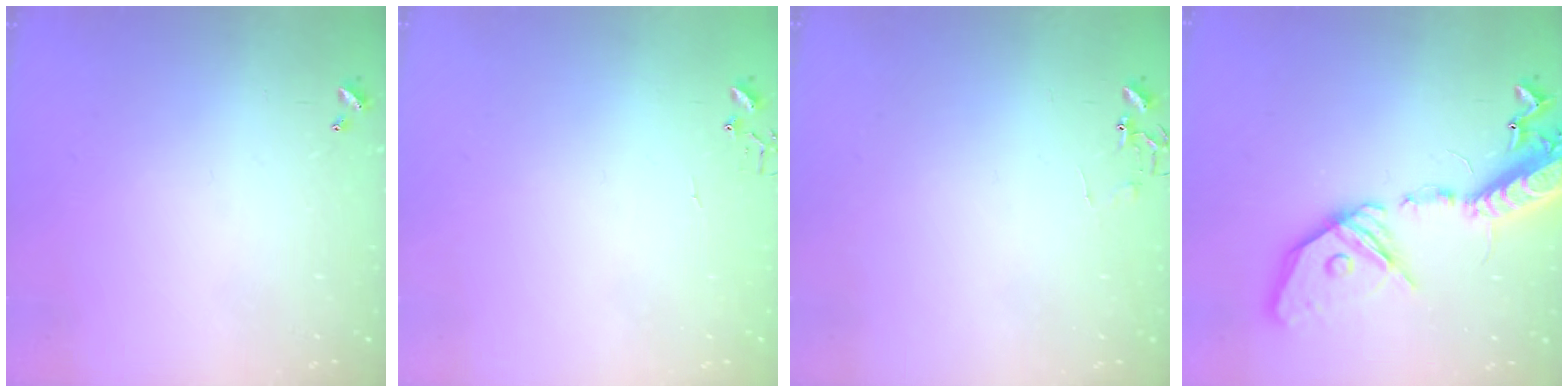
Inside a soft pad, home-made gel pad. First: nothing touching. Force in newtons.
{"total": 3.9, "press": 3.9, "slide": 0.4}
{"total": 5.5, "press": 5.4, "slide": 0.4}
{"total": 25.2, "press": 24.7, "slide": 4.9}